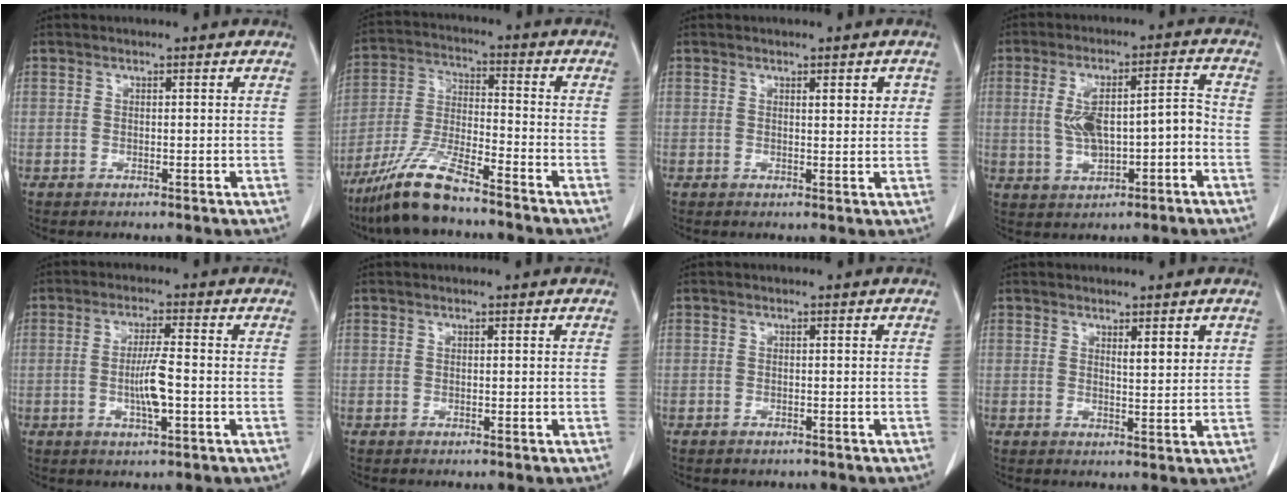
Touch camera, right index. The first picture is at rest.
{"total": 10.8, "force": [-8.5, 1.2, 6.6], "torque": [-0.143, -0.022, -0.162]}
{"total": 2.3, "force": [0.9, 0.8, 2.0], "torque": [-0.027, 0.000, 0.013]}
{"total": 9.6, "force": [-1.2, 3.7, 8.7], "torque": [-0.155, 0.033, -0.007]}
{"total": 5.3, "force": [-0.9, 0.4, 5.2], "torque": [-0.101, -0.003, -0.015]}
{"total": 0.0}
{"total": 1.3, "force": [-1.1, 0.6, 0.3], "torque": [-0.014, -0.003, -0.011]}
{"total": 2.8, "force": [1.5, 0.5, 2.3], "torque": [-0.038, -0.007, 0.025]}